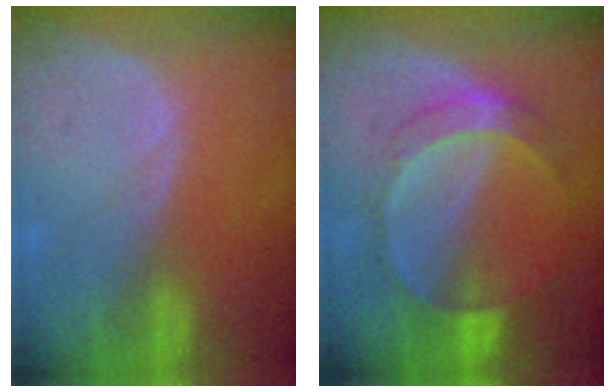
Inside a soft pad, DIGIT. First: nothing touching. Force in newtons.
{"total": 7.4, "press": 6.4, "slide": 3.8}